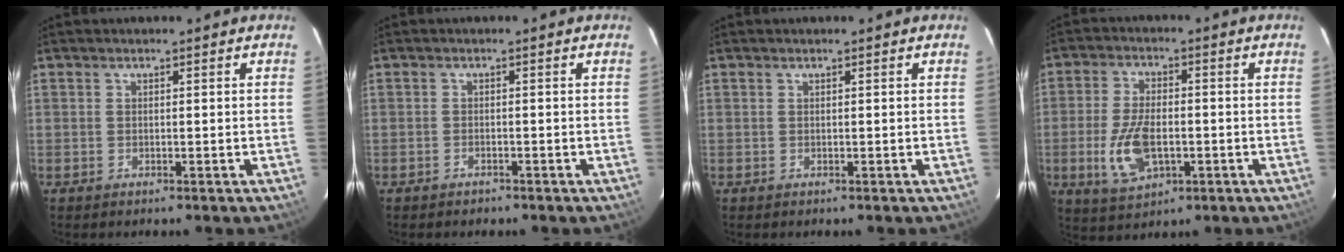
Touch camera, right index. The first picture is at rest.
{"total": 1.3, "force": [-1.1, 0.7, 0.1], "torque": [-0.005, 0.004, -0.015]}
{"total": 0.0}
{"total": 10.1, "force": [-2.4, 5.3, 8.2], "torque": [-0.176, -0.007, -0.039]}